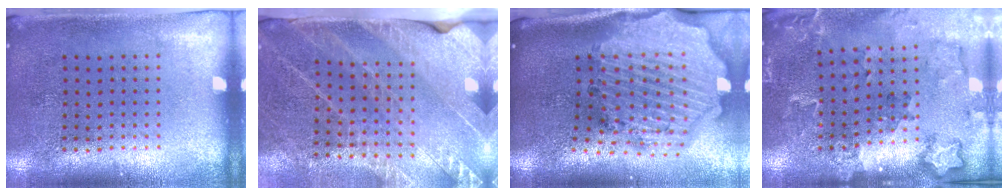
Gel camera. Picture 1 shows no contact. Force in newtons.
{"total": 2.7, "press": 2.6, "slide": 0.7}
{"total": 4.1, "press": 3.3, "slide": 2.4}
{"total": 1.8, "press": 1.8, "slide": 0.2}